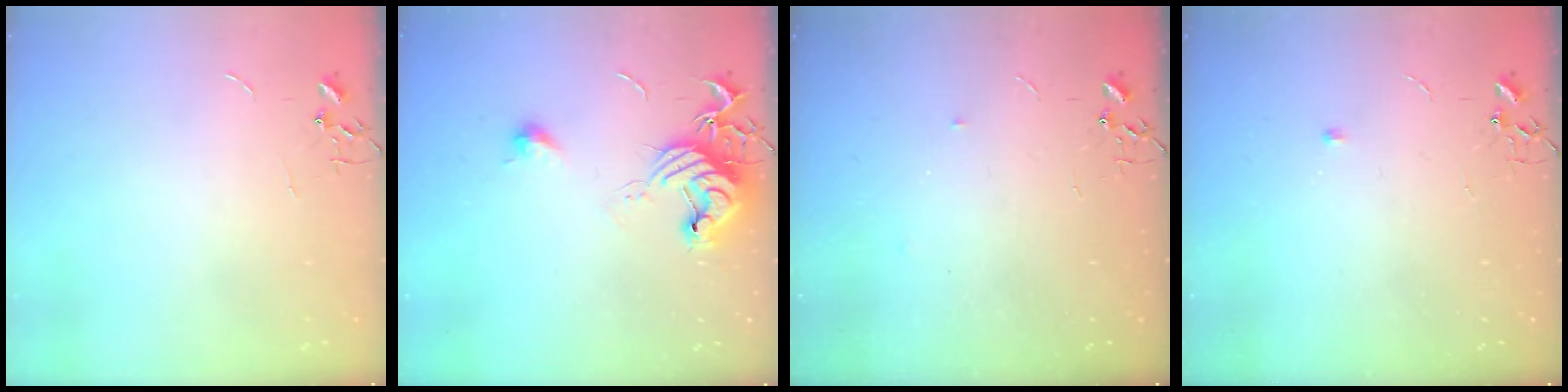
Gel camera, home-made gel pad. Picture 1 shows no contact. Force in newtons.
{"total": 13.7, "press": 13.7, "slide": 0.9}
{"total": 3.1, "press": 3.0, "slide": 0.6}
{"total": 3.9, "press": 3.9, "slide": 0.6}